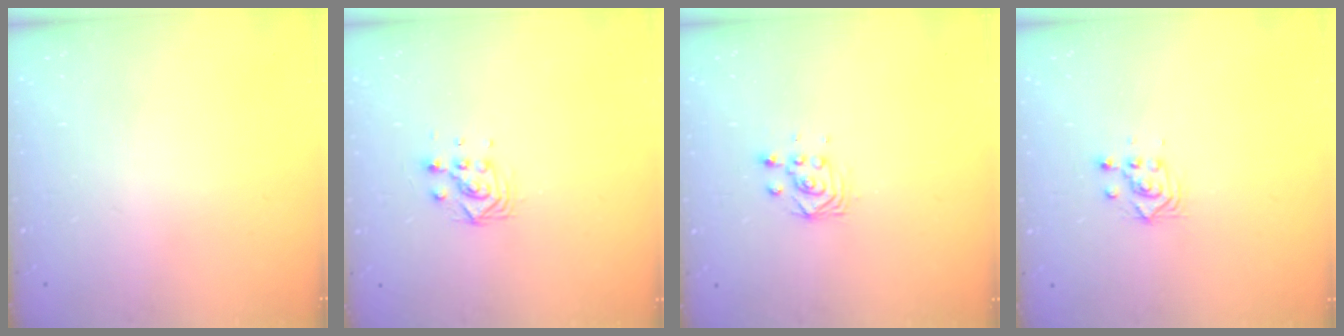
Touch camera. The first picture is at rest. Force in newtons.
{"total": 5.7, "press": 5.7, "slide": 0.2}
{"total": 2.8, "press": 2.8, "slide": 0.3}
{"total": 2.8, "press": 2.8, "slide": 0.1}